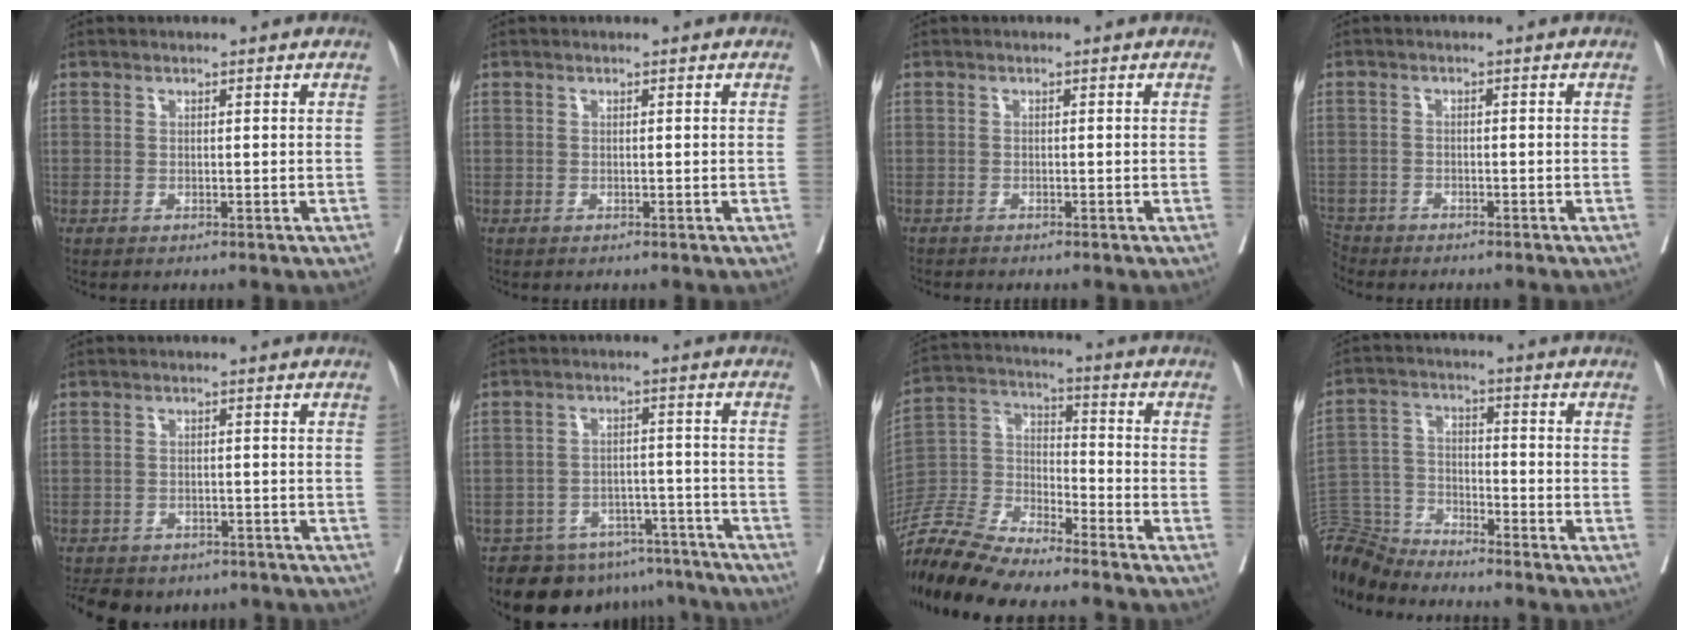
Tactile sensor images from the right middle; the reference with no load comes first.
{"total": 0.0}
{"total": 0.5, "force": [-0.5, -0.1, 0.0], "torque": [-0.010, -0.004, -0.015]}
{"total": 3.4, "force": [-3.1, 1.3, -0.2], "torque": [-0.002, -0.005, -0.063]}
{"total": 11.3, "force": [-8.6, 6.2, 4.0], "torque": [-0.081, -0.003, -0.101]}
{"total": 12.8, "force": [-10.8, 6.2, 2.7], "torque": [-0.028, 0.021, -0.137]}
{"total": 17.0, "force": [-15.5, 2.1, 6.7], "torque": [-0.141, 0.001, -0.295]}
{"total": 9.2, "force": [-9.2, 0.4, -0.2], "torque": [-0.002, 0.011, -0.181]}